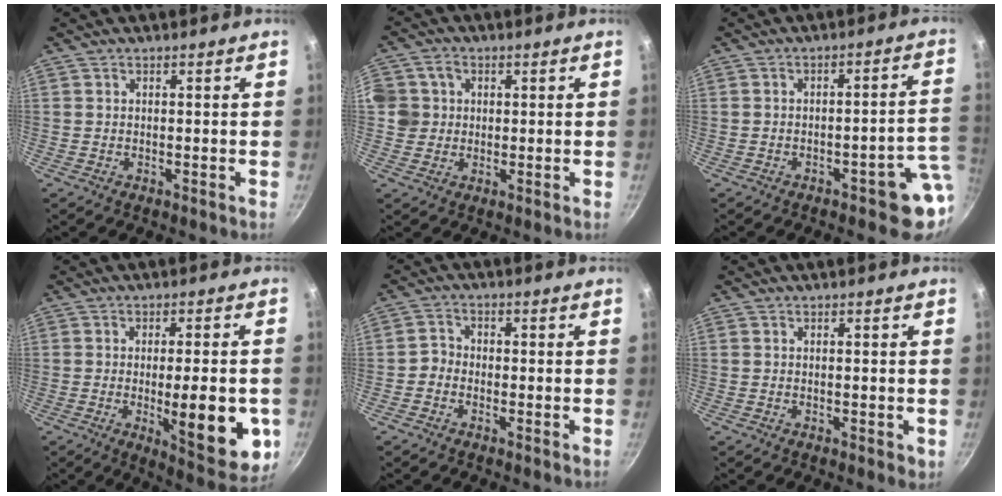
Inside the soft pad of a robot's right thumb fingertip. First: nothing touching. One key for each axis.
{"total": 6.9, "fx": 0.7, "fy": 6.5, "fz": 2.2, "tx": -0.022, "ty": 0.008, "tz": 0.002}
{"total": 7.3, "fx": -2.4, "fy": 2.7, "fz": 6.3, "tx": -0.043, "ty": 0.036, "tz": -0.025}
{"total": 15.4, "fx": -3.2, "fy": 4.6, "fz": 14.4, "tx": -0.169, "ty": -0.010, "tz": -0.036}
{"total": 2.6, "fx": -1.2, "fy": 2.1, "fz": 0.8, "tx": -0.006, "ty": 0.019, "tz": -0.030}
{"total": 1.7, "fx": -0.3, "fy": 0.6, "fz": 1.5, "tx": -0.022, "ty": -0.002, "tz": -0.003}